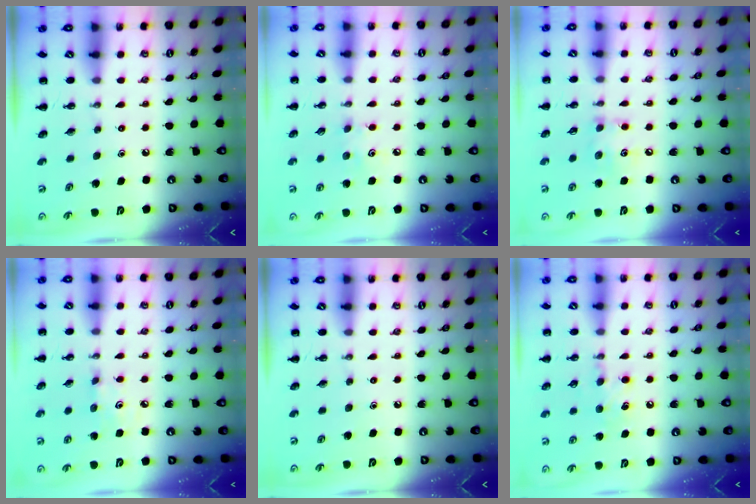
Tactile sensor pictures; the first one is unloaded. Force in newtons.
{"total": 4.1, "press": 4.0, "slide": 1.0}
{"total": 6.5, "press": 6.5, "slide": 0.7}
{"total": 3.7, "press": 3.6, "slide": 1.0}
{"total": 0.0}
{"total": 9.1, "press": 8.9, "slide": 2.0}